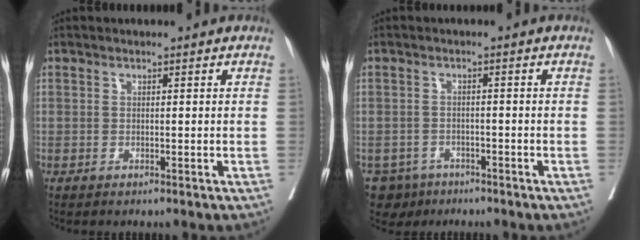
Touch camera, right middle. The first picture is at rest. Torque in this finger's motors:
{"motor_torque": [-0.09, -0.09, -0.01, 0.01]}